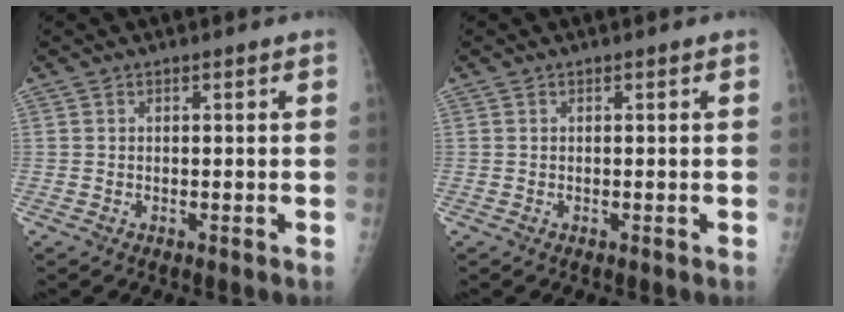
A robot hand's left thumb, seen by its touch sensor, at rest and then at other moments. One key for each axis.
{"total": 0.0}